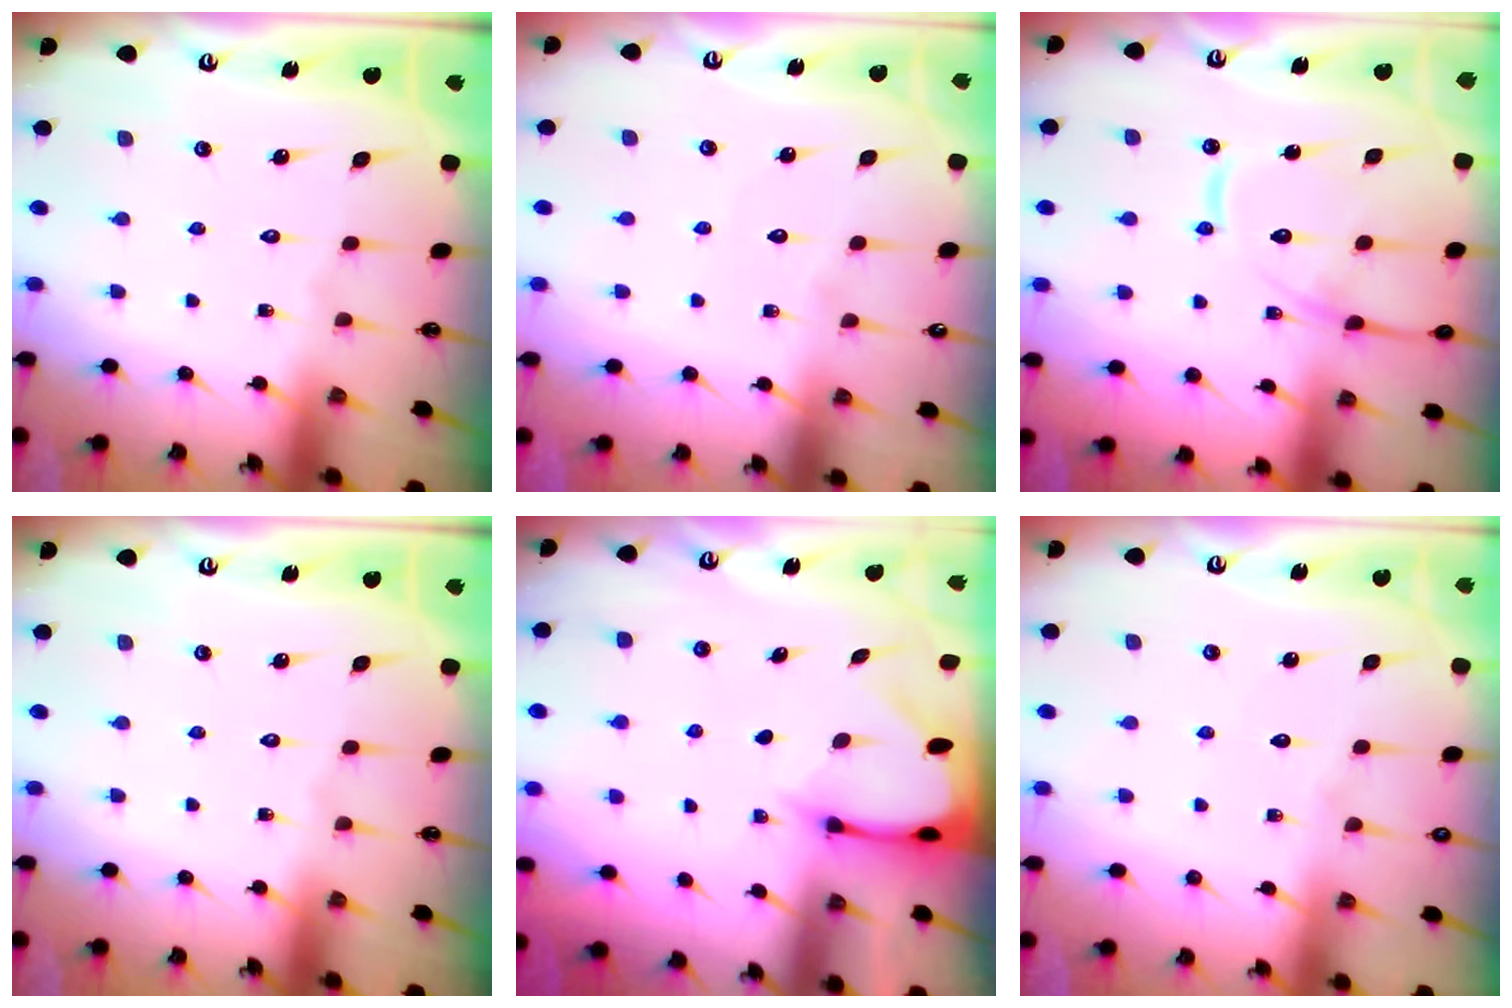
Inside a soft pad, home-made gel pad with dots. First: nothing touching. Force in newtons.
{"total": 3.4, "press": 3.4, "slide": 0.3}
{"total": 15.5, "press": 15.4, "slide": 1.4}
{"total": 0.0}
{"total": 2.4, "press": 2.4, "slide": 0.3}
{"total": 2.7, "press": 2.6, "slide": 0.5}